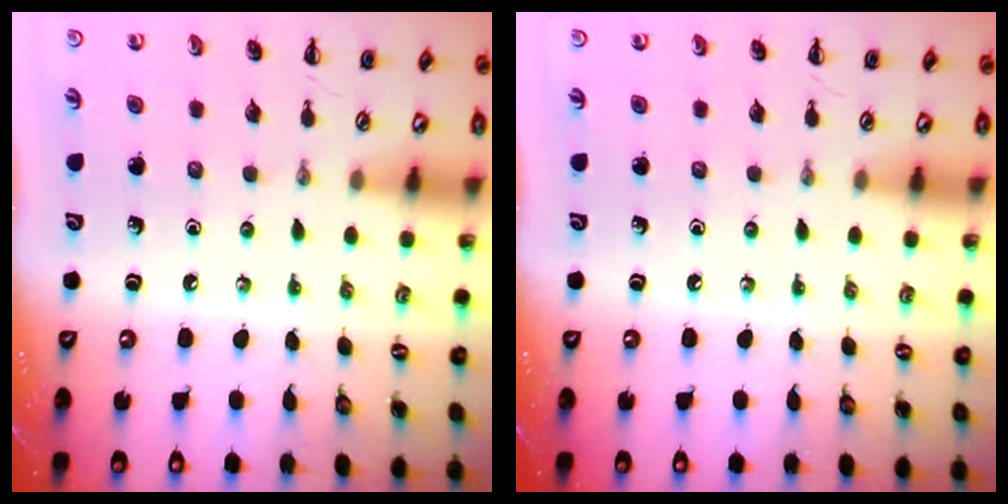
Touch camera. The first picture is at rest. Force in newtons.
{"total": 0.0}